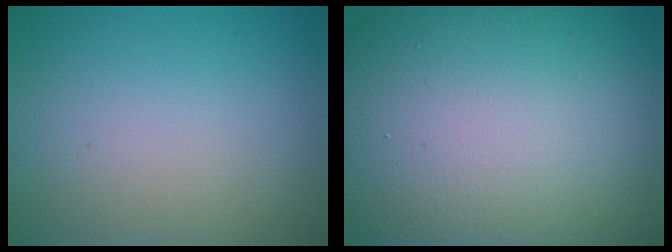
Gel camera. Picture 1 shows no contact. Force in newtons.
{"total": 20.5, "press": 20.5, "slide": 0.9}